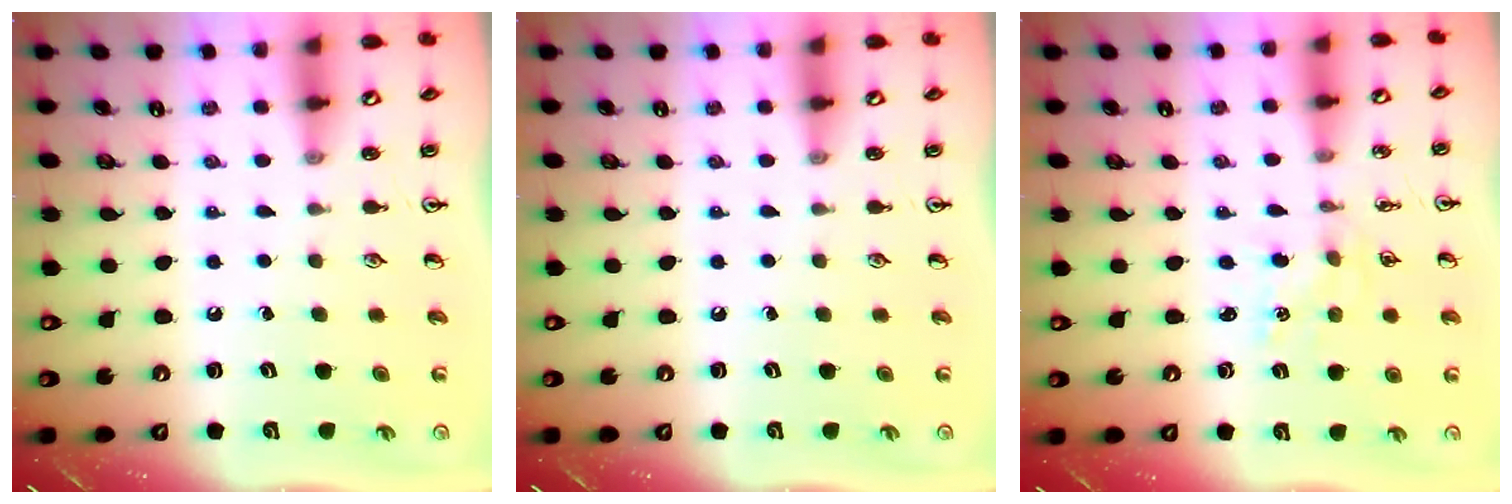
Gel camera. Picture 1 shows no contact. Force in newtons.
{"total": 0.0}
{"total": 1.8, "press": 1.8, "slide": 0.2}